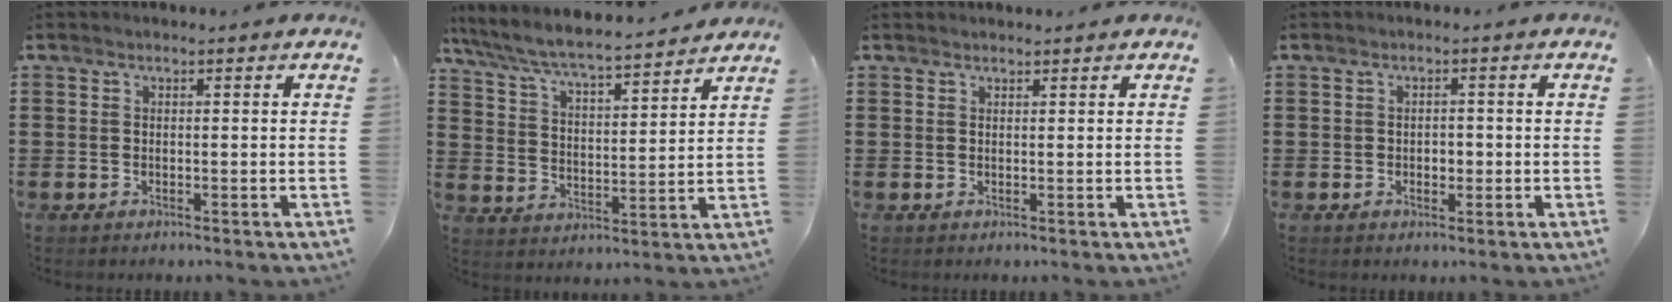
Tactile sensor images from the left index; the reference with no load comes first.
{"total": 6.3, "force": [5.9, 0.3, 2.2], "torque": [-0.069, -0.041, 0.097]}
{"total": 0.7, "force": [0.7, 0.1, 0.0], "torque": [-0.002, 0.001, 0.014]}
{"total": 1.6, "force": [-0.3, 1.1, 1.2], "torque": [-0.024, 0.006, -0.008]}